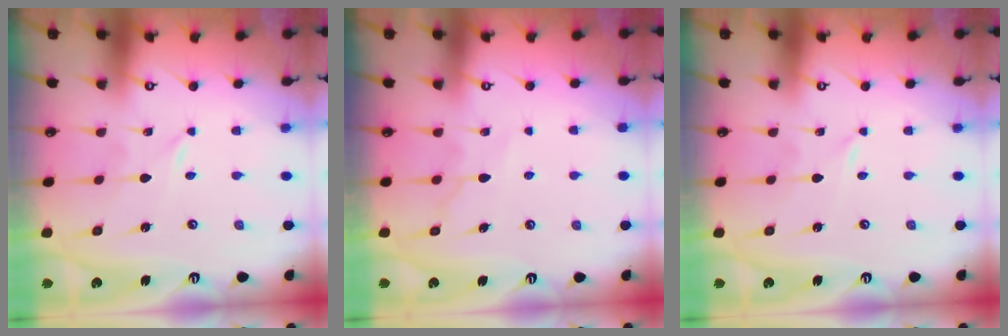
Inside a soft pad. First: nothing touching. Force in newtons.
{"total": 7.4, "press": 7.3, "slide": 0.9}
{"total": 0.0}